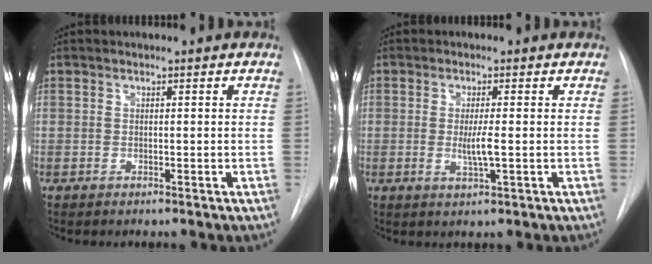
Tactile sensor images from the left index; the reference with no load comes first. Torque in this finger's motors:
{"motor_torque": [0.10, 0.04, 0.06, 0.03]}